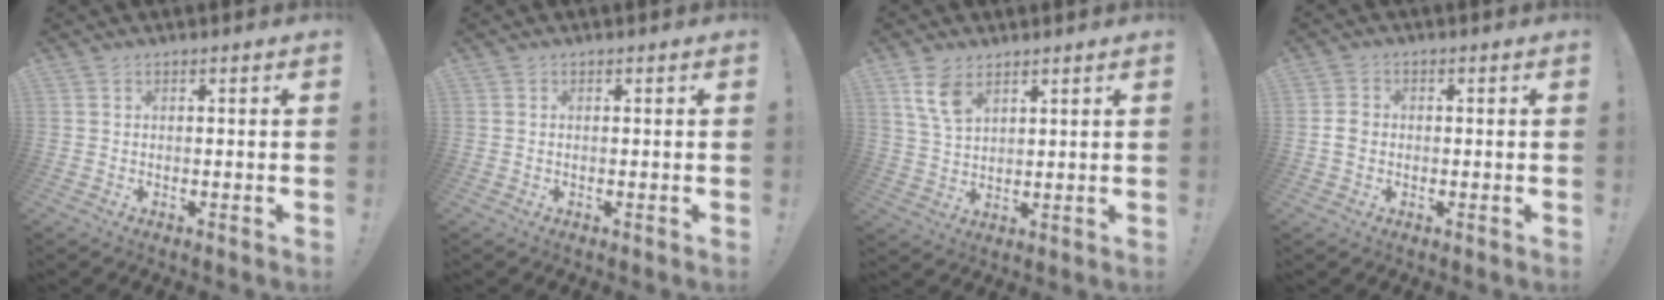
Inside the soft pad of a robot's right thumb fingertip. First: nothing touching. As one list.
[{"total": 0.0}, {"total": 7.8, "force": [4.6, 4.1, 4.8], "torque": [-0.086, -0.016, 0.088]}, {"total": 3.2, "force": [-0.7, 2.6, 1.7], "torque": [-0.027, 0.005, -0.014]}]